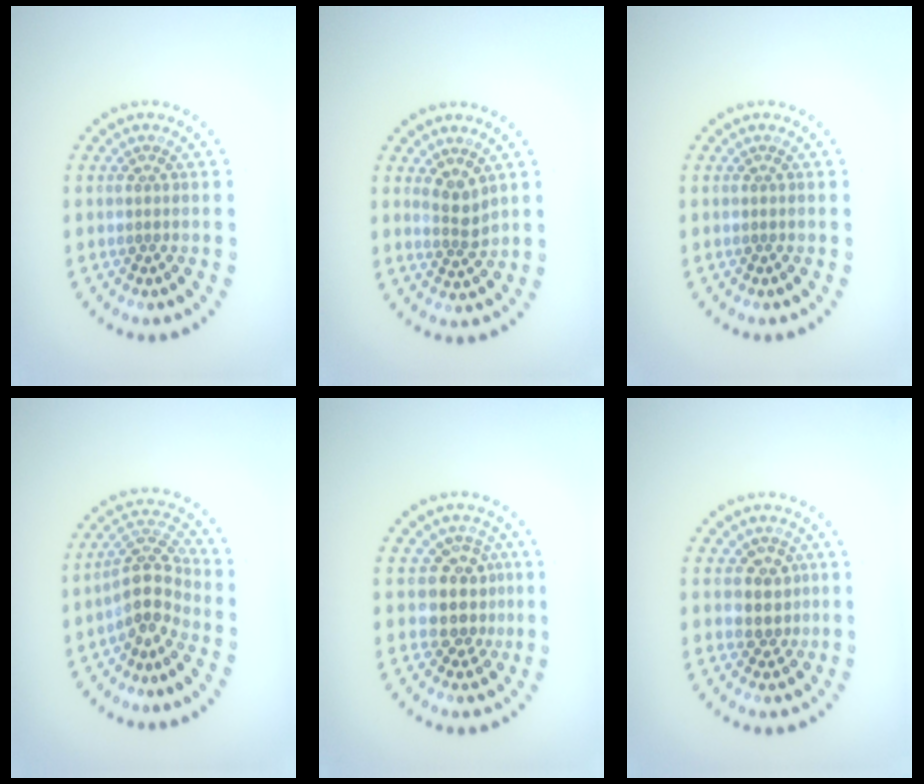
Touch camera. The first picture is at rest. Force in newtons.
{"total": 2.0, "press": 1.6, "slide": 1.2}
{"total": 0.0}
{"total": 3.6, "press": 2.9, "slide": 2.1}
{"total": 3.5, "press": 2.8, "slide": 2.1}
{"total": 2.3, "press": 1.9, "slide": 1.2}